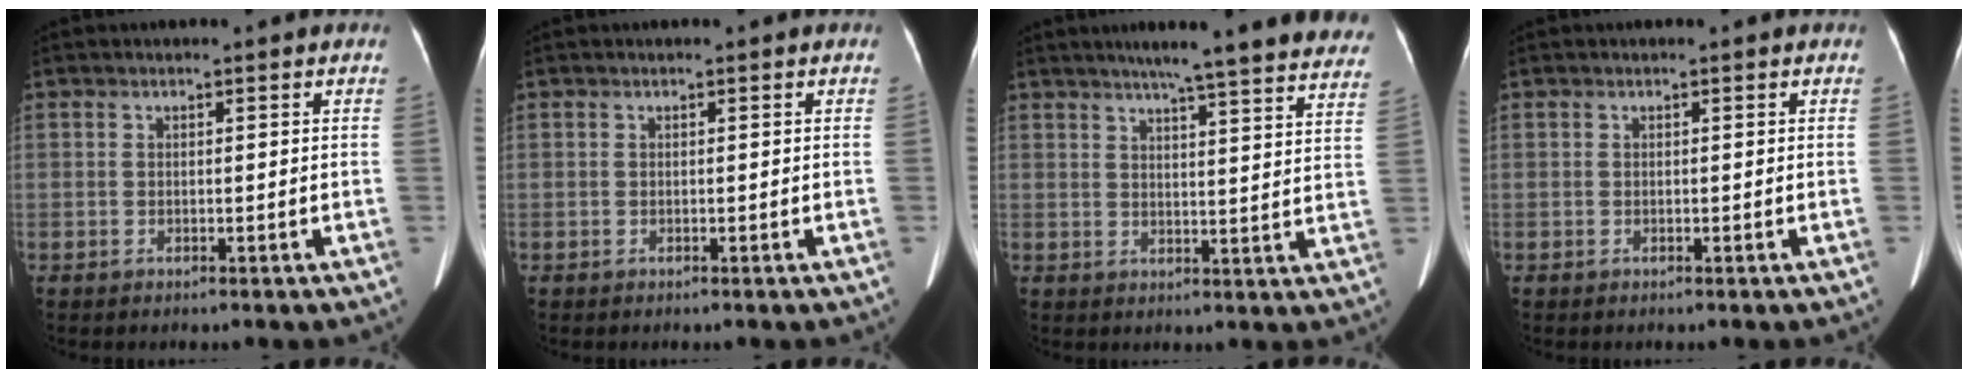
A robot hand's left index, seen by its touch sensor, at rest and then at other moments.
{"total": 0.0}
{"total": 24.3, "force": [21.5, 1.2, 11.3], "torque": [-0.151, -0.044, 0.246]}
{"total": 0.0}